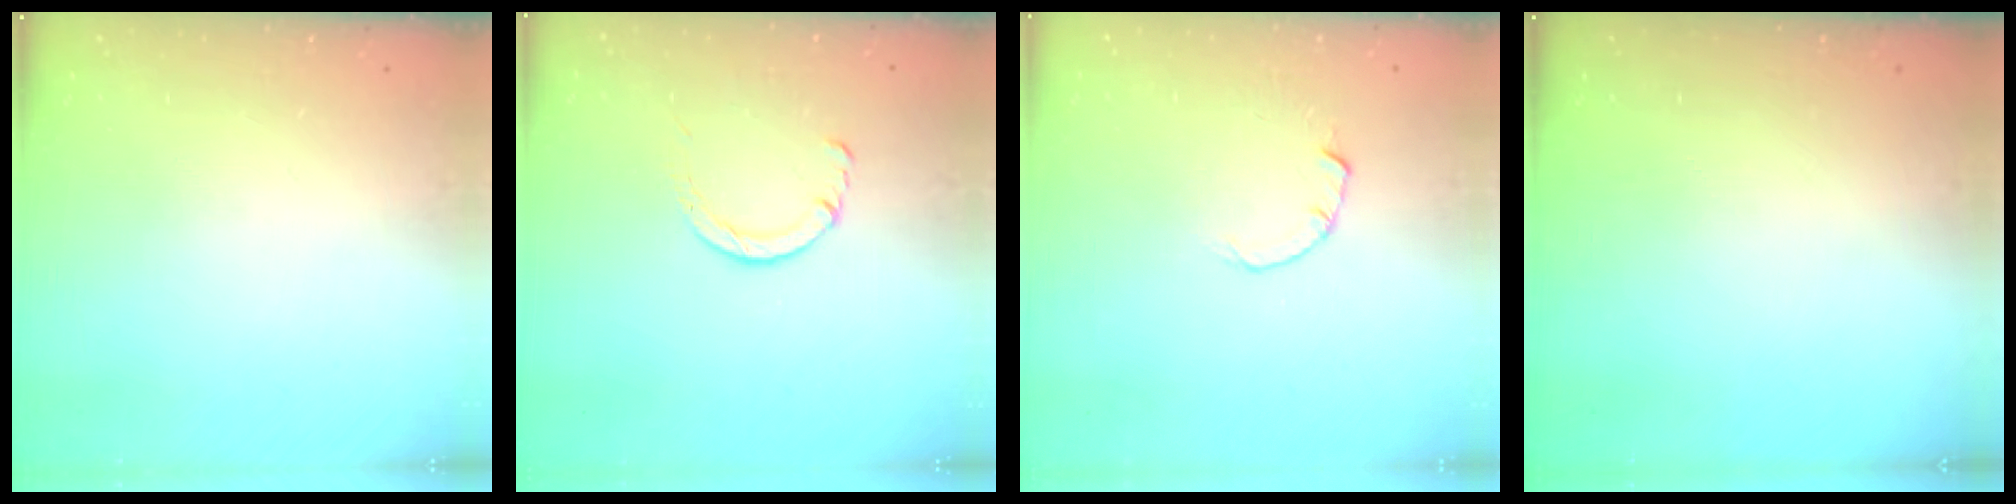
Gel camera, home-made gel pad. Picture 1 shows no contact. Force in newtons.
{"total": 2.9, "press": 2.8, "slide": 0.4}
{"total": 1.8, "press": 1.7, "slide": 0.3}
{"total": 0.0}